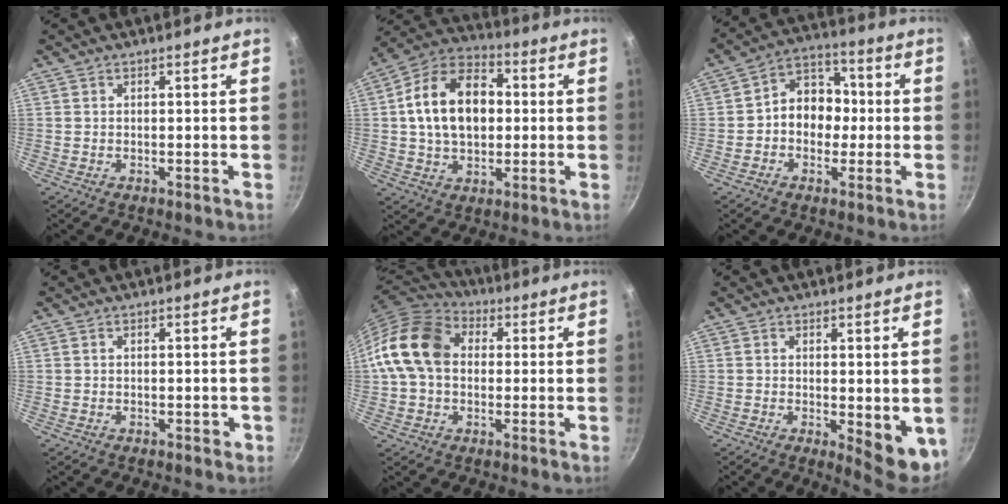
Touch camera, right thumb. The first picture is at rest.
{"total": 16.5, "force": [1.5, 11.3, 12.0], "torque": [-0.170, 0.026, 0.012]}
{"total": 10.1, "force": [-0.6, 8.1, 5.9], "torque": [-0.037, 0.033, -0.028]}
{"total": 1.2, "force": [-0.3, 0.7, 0.8], "torque": [-0.006, 0.005, -0.004]}
{"total": 15.0, "force": [1.3, 11.3, 9.7], "torque": [-0.153, 0.028, 0.007]}
{"total": 7.3, "force": [-0.5, 2.8, 6.7], "torque": [-0.074, -0.008, 0.000]}